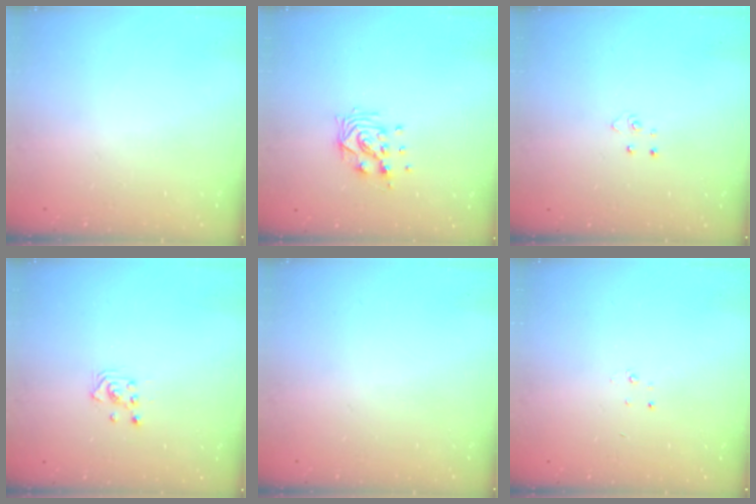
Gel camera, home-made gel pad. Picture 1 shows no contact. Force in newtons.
{"total": 10.0, "press": 9.9, "slide": 1.2}
{"total": 3.8, "press": 3.8, "slide": 0.4}
{"total": 2.9, "press": 2.8, "slide": 0.3}
{"total": 0.0}
{"total": 2.3, "press": 2.3, "slide": 0.3}